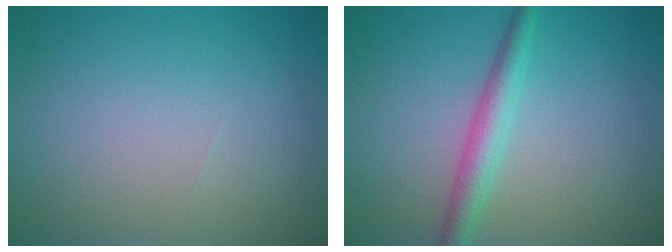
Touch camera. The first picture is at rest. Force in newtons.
{"total": 2.9, "press": 2.9, "slide": 0.1}